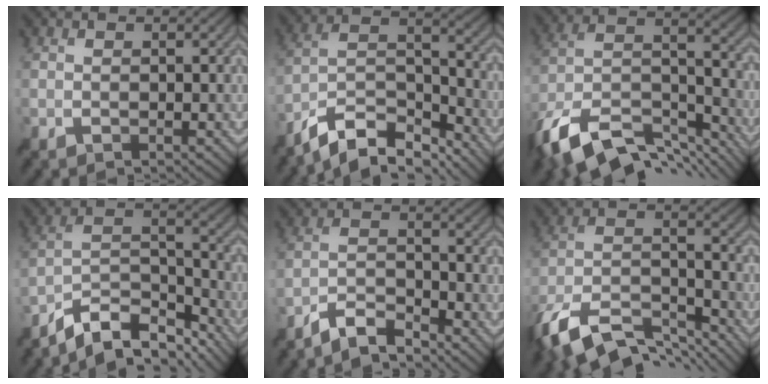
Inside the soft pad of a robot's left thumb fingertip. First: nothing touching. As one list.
[{"total": 11.1, "force": [-8.7, 3.7, 6.0], "torque": [-0.120, 0.007, -0.159]}, {"total": 15.9, "force": [-11.2, 6.7, 9.2], "torque": [-0.229, -0.017, -0.185]}, {"total": 10.6, "force": [-8.3, 3.8, 5.5], "torque": [-0.103, 0.005, -0.151]}, {"total": 5.0, "force": [-4.5, 0.8, 2.1], "torque": [-0.046, 0.003, -0.093]}, {"total": 14.7, "force": [-10.9, 5.5, 8.2], "torque": [-0.195, -0.010, -0.189]}]